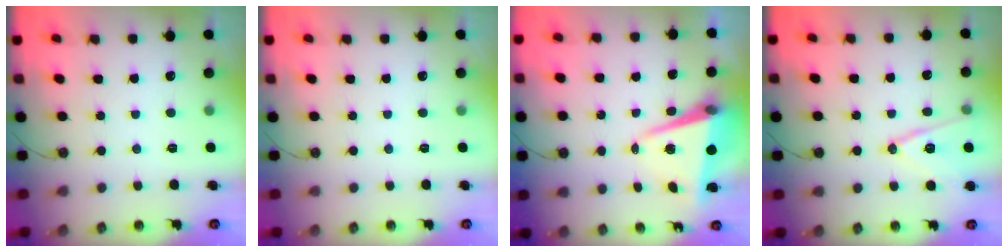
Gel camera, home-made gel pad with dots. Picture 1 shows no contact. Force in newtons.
{"total": 0.0}
{"total": 7.9, "press": 7.6, "slide": 2.0}
{"total": 12.3, "press": 11.9, "slide": 3.2}